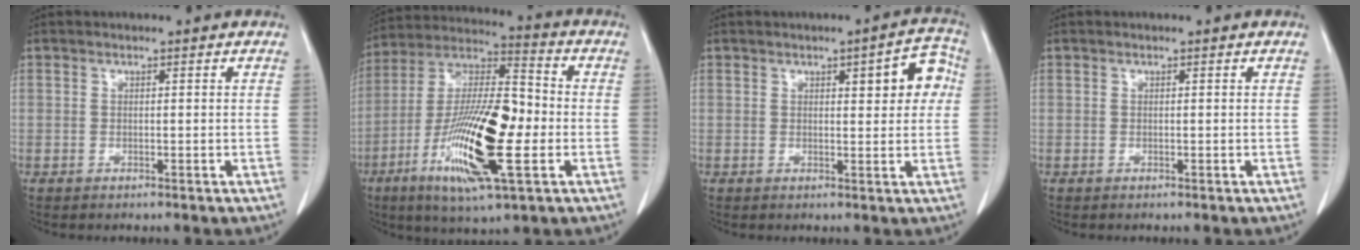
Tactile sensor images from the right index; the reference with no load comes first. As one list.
[{"total": 19.8, "force": [-4.8, 3.9, 18.8], "torque": [-0.368, -0.009, -0.086]}, {"total": 6.2, "force": [1.6, 1.9, 5.7], "torque": [-0.060, 0.018, 0.015]}, {"total": 0.0}]